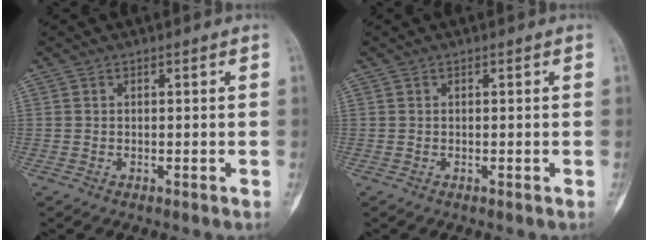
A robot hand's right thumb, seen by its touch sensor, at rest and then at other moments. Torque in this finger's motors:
{"motor_torque": [0.00, 0.00, 0.04, -0.03, 0.00]}